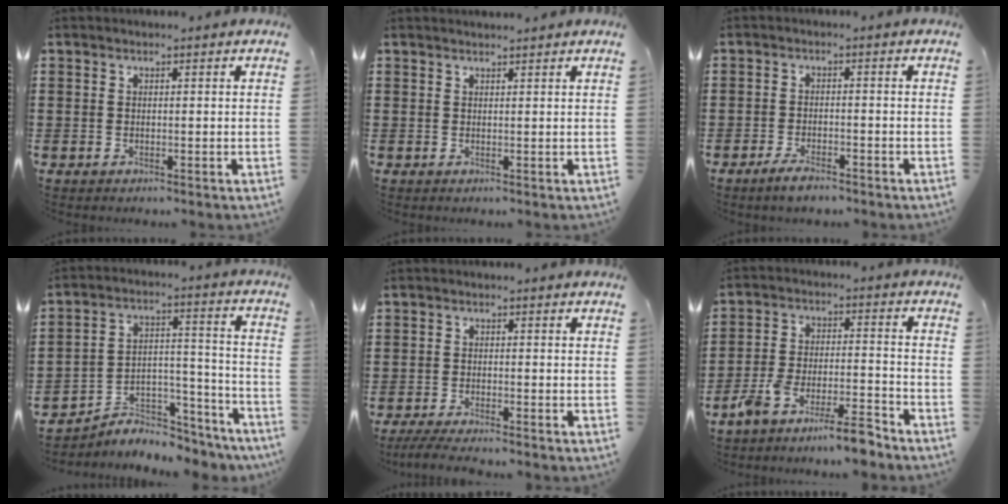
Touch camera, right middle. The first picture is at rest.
{"total": 1.0, "force": [1.0, -0.1, 0.1], "torque": [-0.003, -0.002, 0.018]}
{"total": 2.8, "force": [-2.3, 0.6, 1.5], "torque": [-0.034, 0.002, -0.045]}
{"total": 4.9, "force": [-4.6, 1.6, 0.4], "torque": [-0.009, 0.007, -0.093]}
{"total": 2.9, "force": [-2.6, 0.0, 1.3], "torque": [-0.027, -0.004, -0.051]}
{"total": 8.0, "force": [-7.4, 0.3, 3.3], "torque": [-0.063, 0.004, -0.141]}